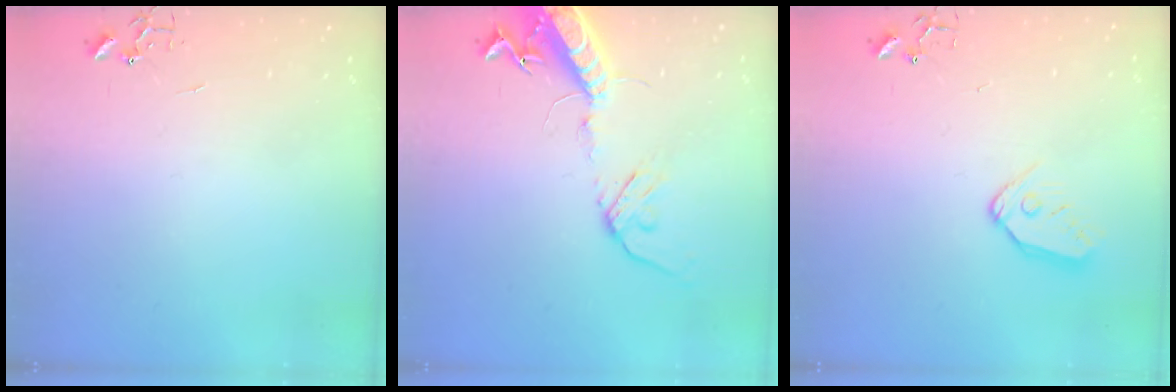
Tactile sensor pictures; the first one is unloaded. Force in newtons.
{"total": 16.2, "press": 15.8, "slide": 3.6}
{"total": 10.0, "press": 9.9, "slide": 1.1}